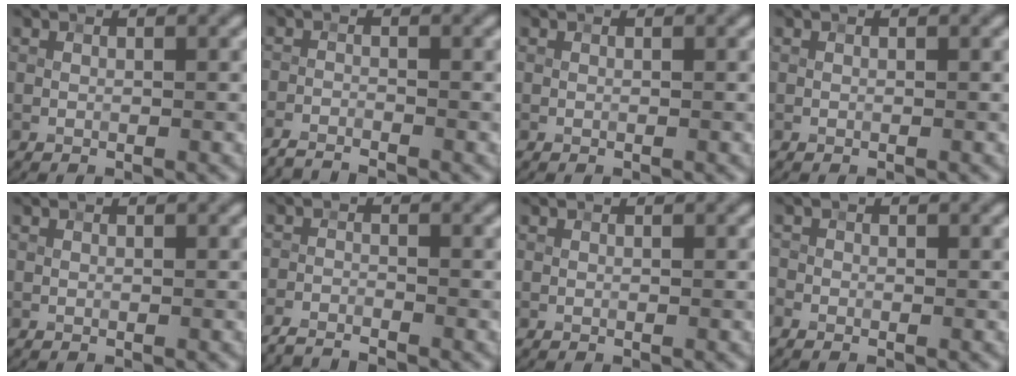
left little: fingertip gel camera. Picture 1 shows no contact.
{"total": 2.1, "force": [-2.1, 0.0, 0.2], "torque": [0.000, -0.004, -0.044]}
{"total": 0.0}
{"total": 0.0}
{"total": 0.0}
{"total": 2.6, "force": [-2.6, 0.0, 0.2], "torque": [-0.003, -0.004, -0.053]}
{"total": 0.0}
{"total": 0.8, "force": [-0.5, 0.6, 0.2], "torque": [-0.001, -0.003, -0.014]}